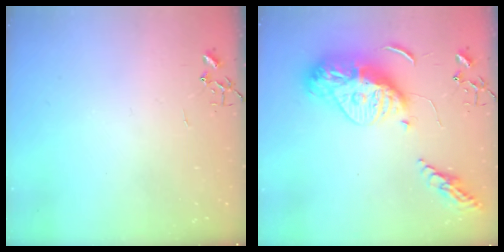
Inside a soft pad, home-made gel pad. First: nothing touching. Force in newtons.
{"total": 18.2, "press": 18.1, "slide": 1.5}